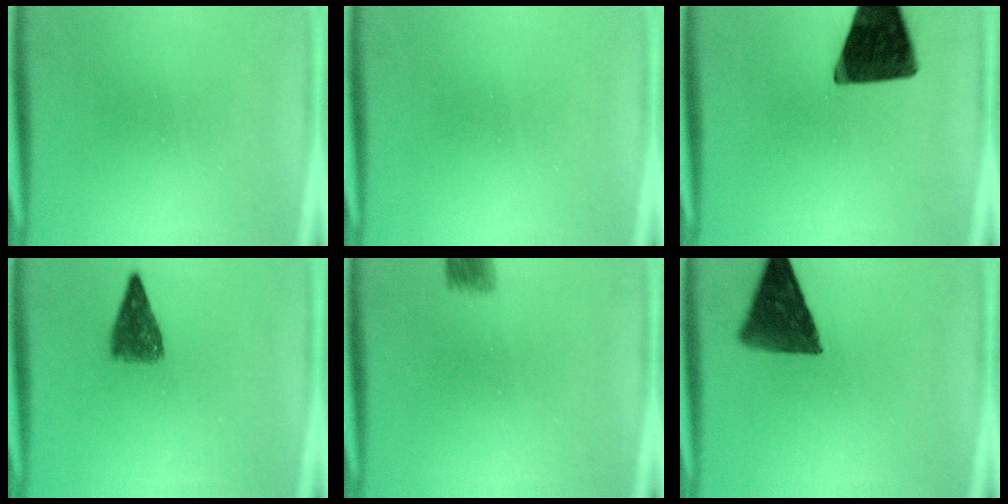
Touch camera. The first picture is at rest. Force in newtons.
{"total": 0.0}
{"total": 16.0}
{"total": 4.5}
{"total": 3.0}
{"total": 11.1}